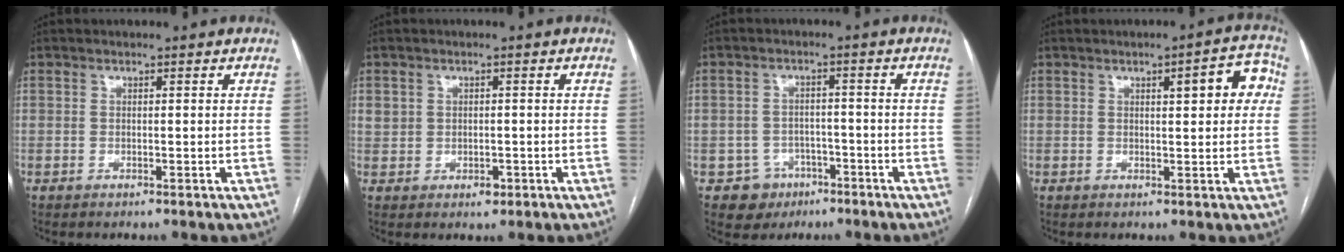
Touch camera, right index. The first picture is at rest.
{"total": 3.0, "force": [-0.2, 2.6, 1.5], "torque": [-0.027, 0.009, 0.009]}
{"total": 5.1, "force": [-2.6, 4.4, 0.2], "torque": [0.005, 0.015, -0.034]}
{"total": 6.2, "force": [1.7, 1.7, 5.7], "torque": [-0.062, 0.017, 0.016]}